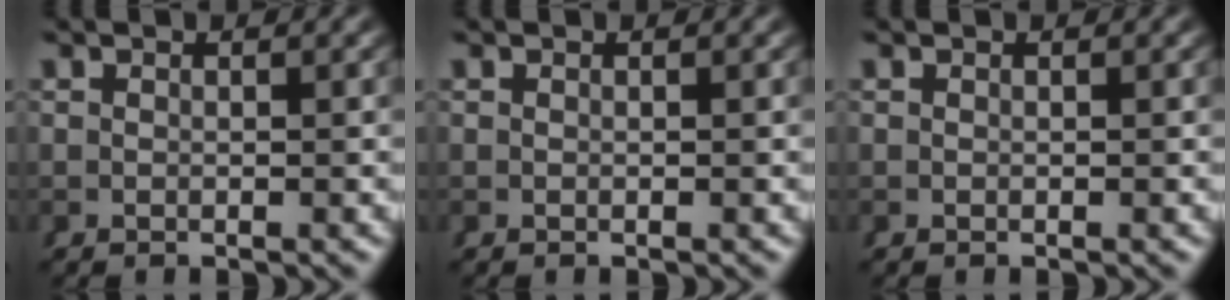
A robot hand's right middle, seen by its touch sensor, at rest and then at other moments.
{"total": 0.0}
{"total": 0.0}